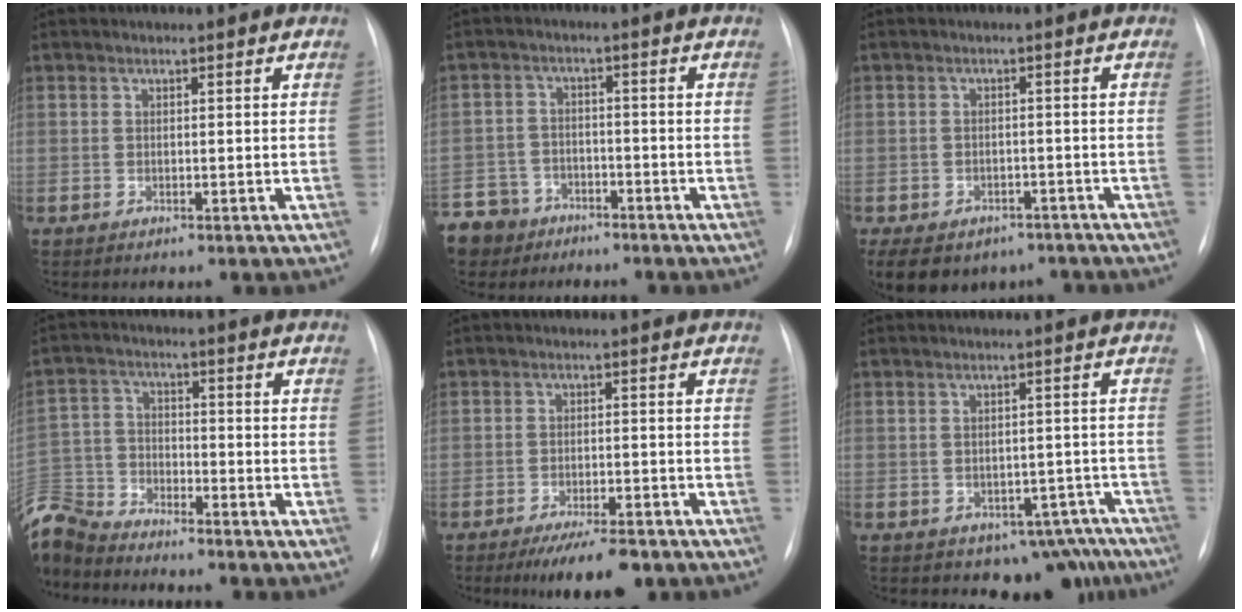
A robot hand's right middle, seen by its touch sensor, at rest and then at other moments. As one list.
[{"total": 9.9, "force": [-7.2, 6.7, 1.3], "torque": [-0.050, 0.002, -0.125]}, {"total": 19.2, "force": [-11.8, 13.2, 7.3], "torque": [-0.229, -0.005, -0.143]}, {"total": 11.3, "force": [-10.8, 2.7, 1.9], "torque": [-0.054, 0.010, -0.215]}, {"total": 7.5, "force": [-5.5, 2.0, 4.6], "torque": [-0.064, -0.009, -0.083]}, {"total": 8.9, "force": [-6.9, 5.3, 2.0], "torque": [0.010, 0.025, -0.080]}]